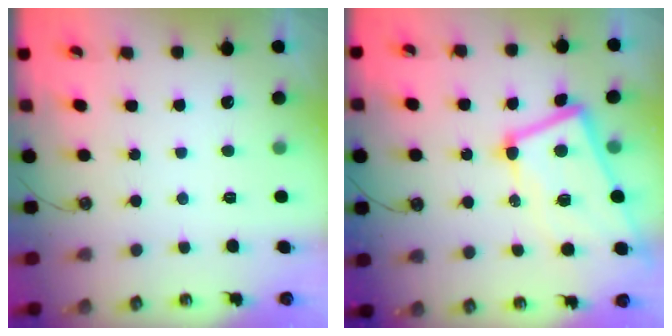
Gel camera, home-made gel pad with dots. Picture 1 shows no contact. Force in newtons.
{"total": 8.6, "press": 8.6, "slide": 0.9}